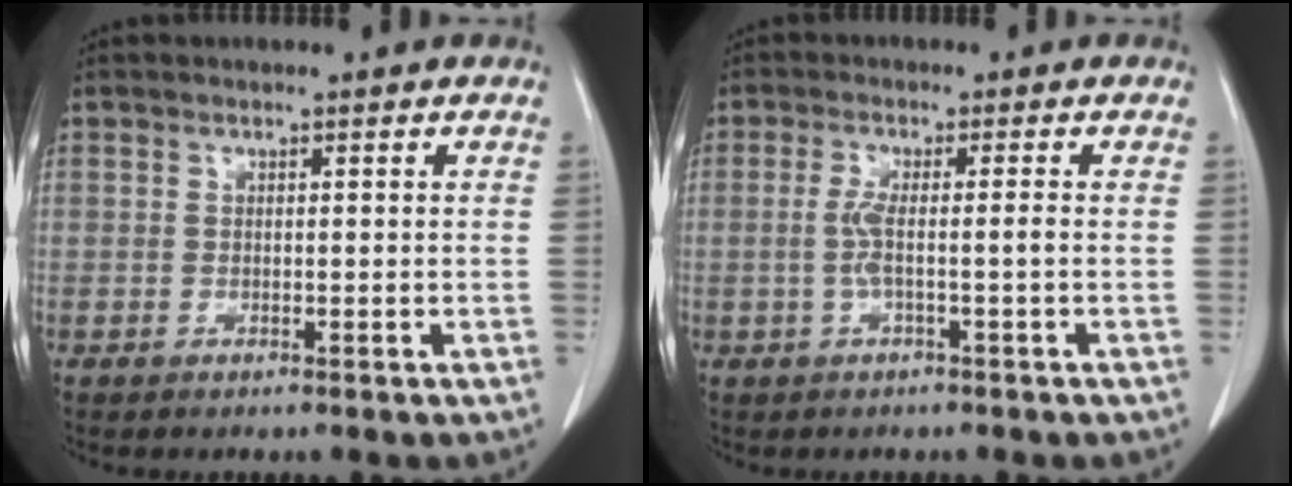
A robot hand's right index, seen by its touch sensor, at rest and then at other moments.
{"total": 3.2, "force": [-0.7, -0.2, 3.2], "torque": [-0.068, 0.002, -0.012]}